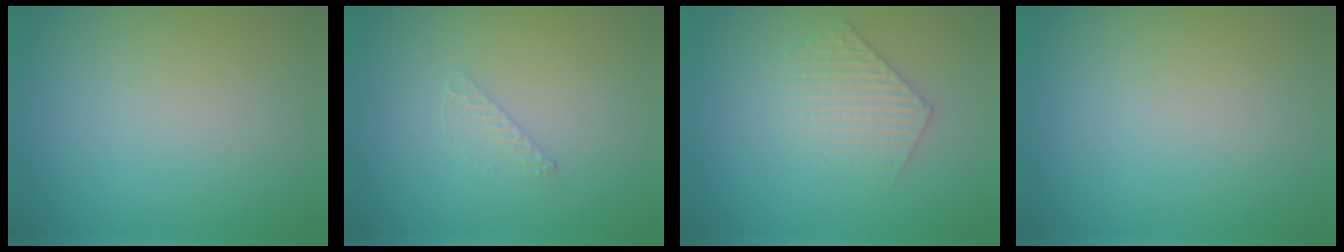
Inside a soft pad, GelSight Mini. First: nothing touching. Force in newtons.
{"total": 0.6, "press": 0.3, "slide": 0.5}
{"total": 2.9, "press": 2.9, "slide": 0.5}
{"total": 0.0}